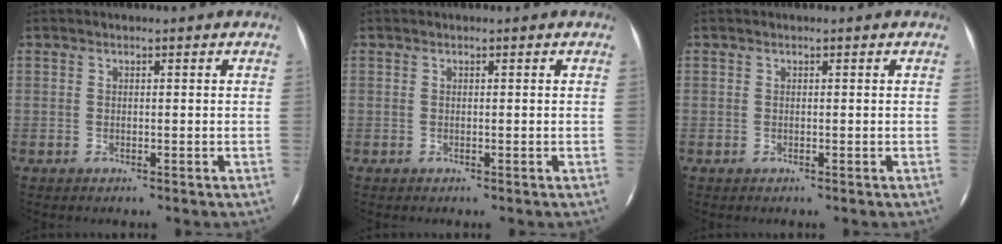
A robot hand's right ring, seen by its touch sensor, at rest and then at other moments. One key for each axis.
{"total": 0.0}
{"total": 0.0}